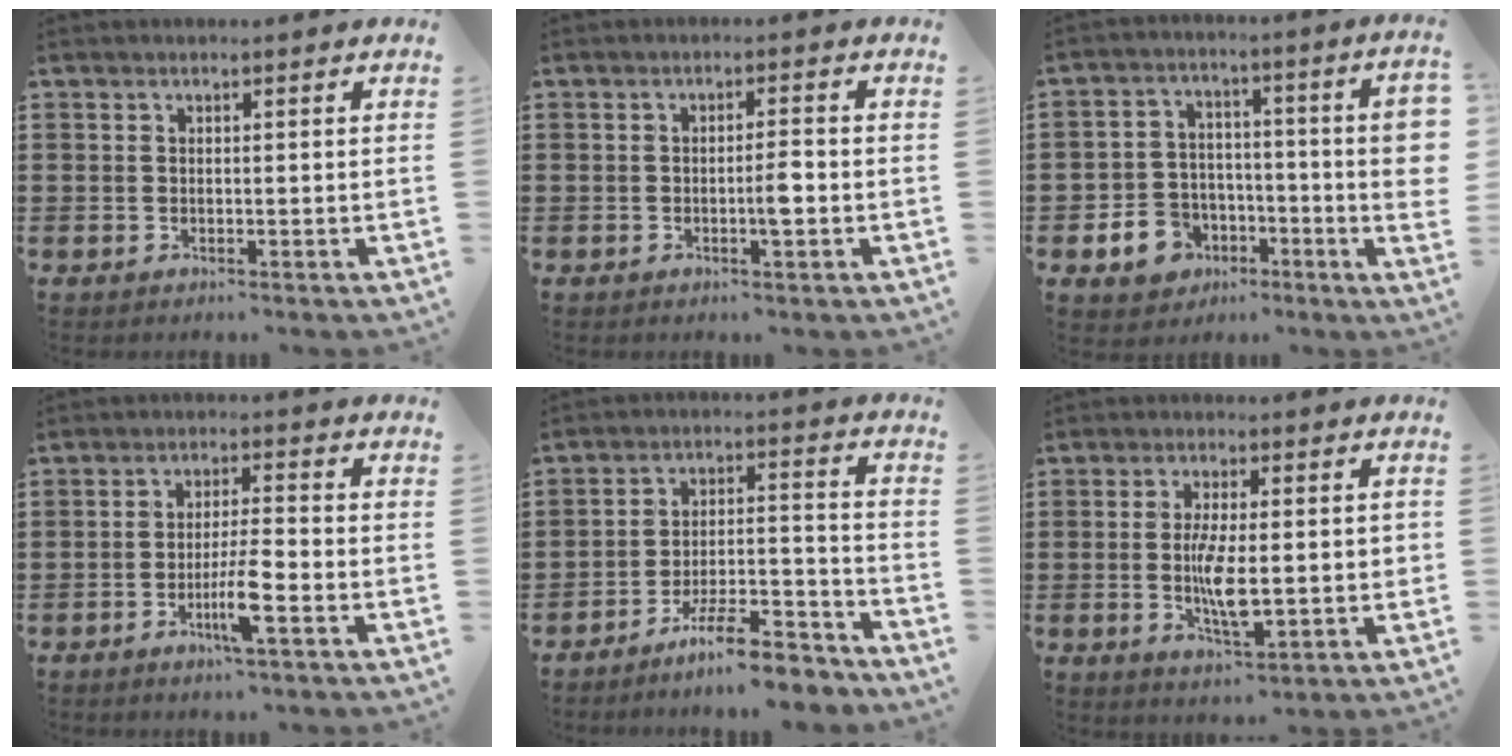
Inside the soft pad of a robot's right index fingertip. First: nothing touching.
{"total": 3.2, "force": [-0.8, 0.5, 3.0], "torque": [-0.052, 0.002, -0.016]}
{"total": 7.8, "force": [-3.1, 5.3, 4.8], "torque": [-0.105, 0.019, -0.058]}
{"total": 5.8, "force": [-2.5, 0.4, 5.2], "torque": [-0.106, -0.013, -0.049]}
{"total": 9.6, "force": [-8.4, 1.4, 4.5], "torque": [-0.064, 0.029, -0.156]}
{"total": 8.0, "force": [-0.4, 2.3, 7.6], "torque": [-0.153, -0.005, -0.013]}